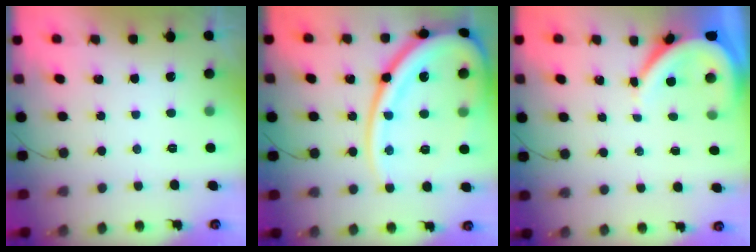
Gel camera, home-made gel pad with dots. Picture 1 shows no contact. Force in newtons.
{"total": 25.0, "press": 24.9, "slide": 2.8}
{"total": 6.2, "press": 6.2, "slide": 0.9}